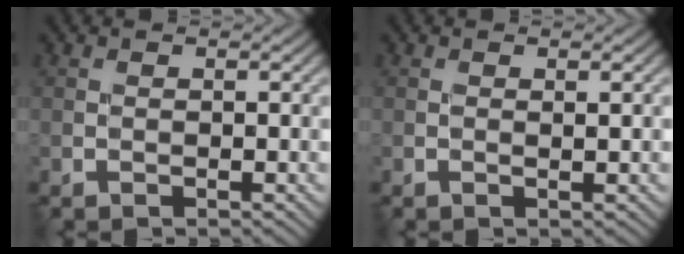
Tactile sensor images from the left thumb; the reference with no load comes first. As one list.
[{"total": 1.0, "force": [0.2, 0.2, 1.0], "torque": [-0.018, 0.001, 0.002]}]